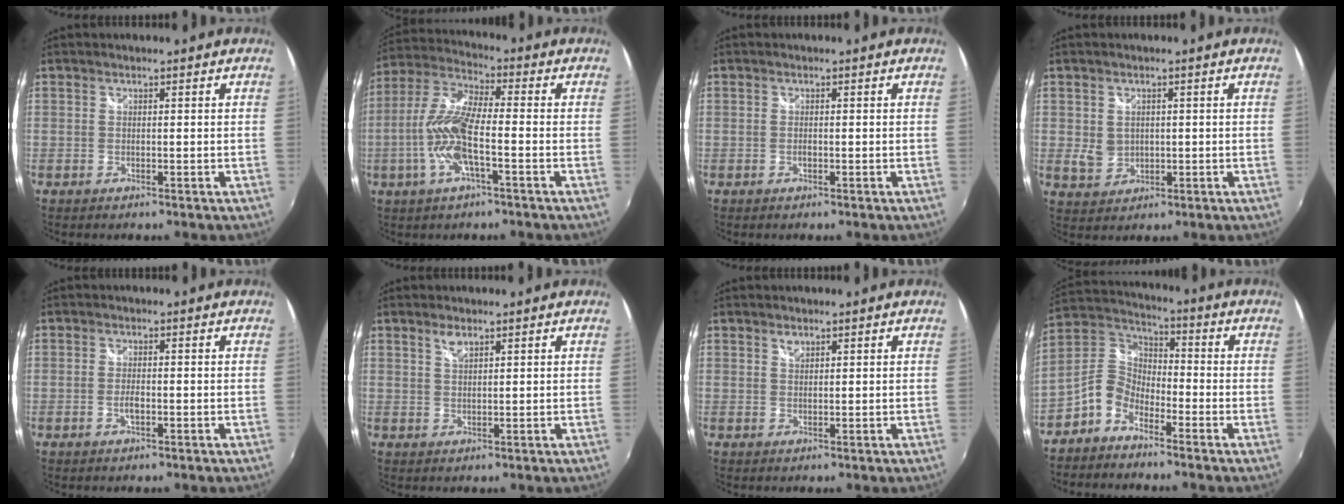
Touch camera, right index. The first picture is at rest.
{"total": 11.8, "force": [-3.4, 2.9, 10.9], "torque": [-0.235, -0.002, -0.067]}
{"total": 0.7, "force": [-0.3, 0.3, 0.6], "torque": [-0.013, -0.001, -0.006]}
{"total": 4.2, "force": [0.1, 3.7, 2.1], "torque": [-0.038, -0.002, 0.008]}
{"total": 2.1, "force": [-0.7, 0.7, 1.8], "torque": [-0.038, -0.003, -0.013]}
{"total": 2.1, "force": [1.5, 0.8, 1.3], "torque": [-0.022, 0.002, 0.026]}
{"total": 1.3, "force": [0.9, 0.7, 0.6], "torque": [-0.007, 0.001, 0.016]}
{"total": 7.7, "force": [-4.8, 4.8, 3.7], "torque": [-0.083, 0.024, -0.107]}